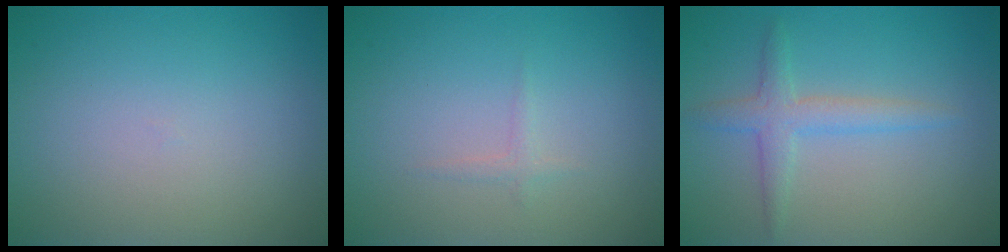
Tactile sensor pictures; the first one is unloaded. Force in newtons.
{"total": 0.7, "press": 0.7, "slide": 0.0}
{"total": 2.5, "press": 2.5, "slide": 0.0}